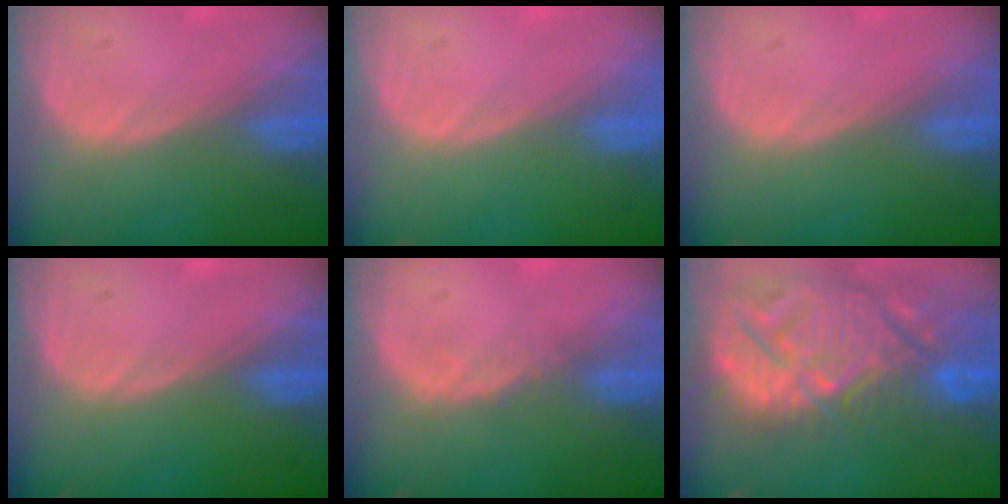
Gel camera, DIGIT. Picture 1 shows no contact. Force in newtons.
{"total": 0.0}
{"total": 0.0}
{"total": 0.0}
{"total": 1.1, "press": 1.1, "slide": 0.2}
{"total": 14.9, "press": 12.8, "slide": 7.7}